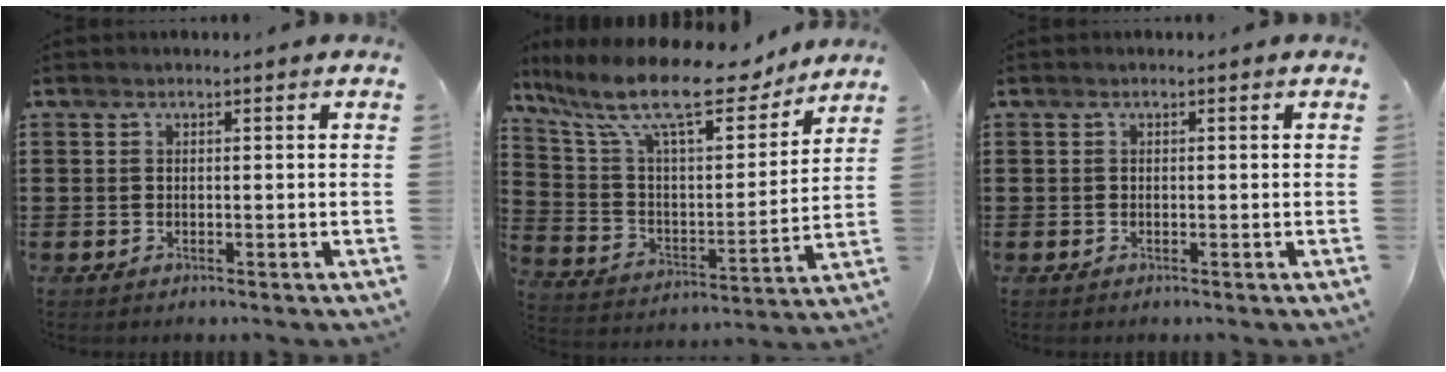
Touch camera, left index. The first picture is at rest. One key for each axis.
{"total": 15.0, "fx": 11.8, "fy": 3.2, "fz": 8.7, "tx": -0.206, "ty": -0.068, "tz": 0.202}
{"total": 0.0}